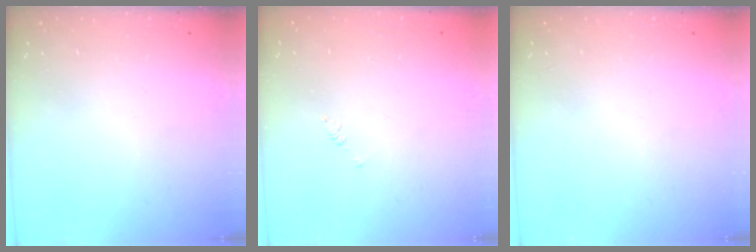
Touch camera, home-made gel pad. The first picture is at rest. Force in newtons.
{"total": 1.7, "press": 1.7, "slide": 0.3}
{"total": 0.0}